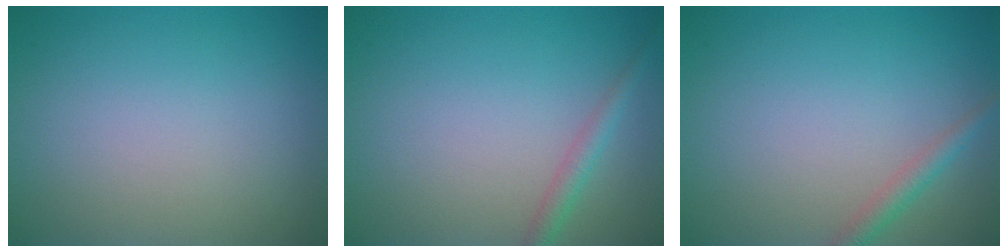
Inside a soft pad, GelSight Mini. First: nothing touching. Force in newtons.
{"total": 1.7, "press": 1.7, "slide": 0.1}
{"total": 1.7, "press": 1.7, "slide": 0.1}